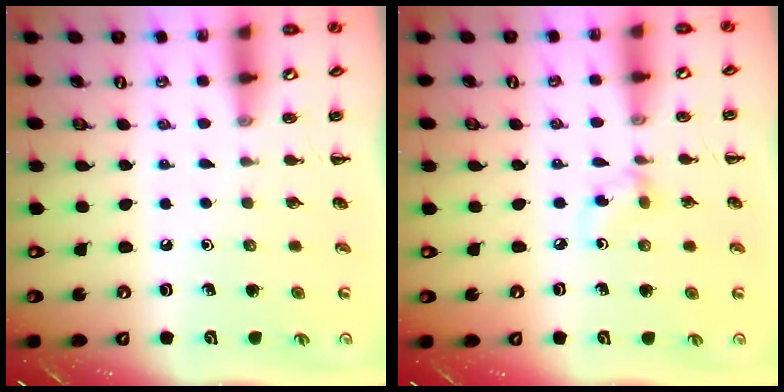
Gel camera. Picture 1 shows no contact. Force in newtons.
{"total": 3.6, "press": 3.4, "slide": 1.4}